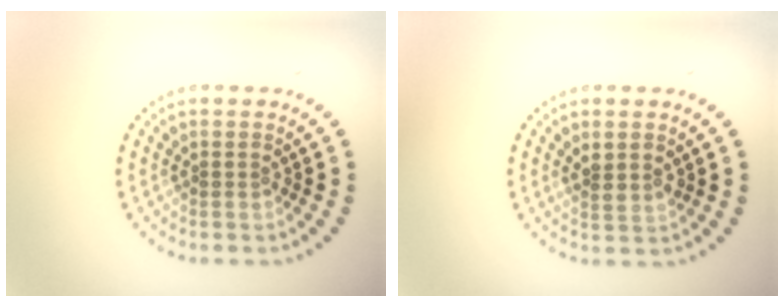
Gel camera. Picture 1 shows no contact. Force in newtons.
{"total": 1.3, "press": 1.1, "slide": 0.7}